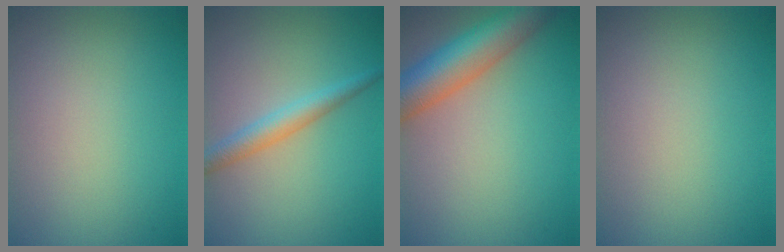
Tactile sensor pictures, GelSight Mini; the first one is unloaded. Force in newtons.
{"total": 2.7, "press": 2.7, "slide": 0.1}
{"total": 7.9, "press": 7.9, "slide": 0.4}
{"total": 0.0}